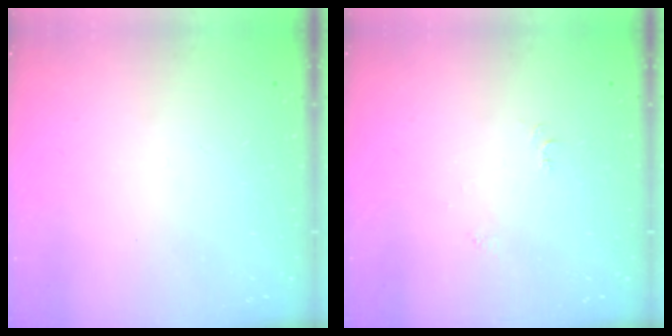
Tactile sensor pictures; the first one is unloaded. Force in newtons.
{"total": 4.0, "press": 4.0, "slide": 0.6}